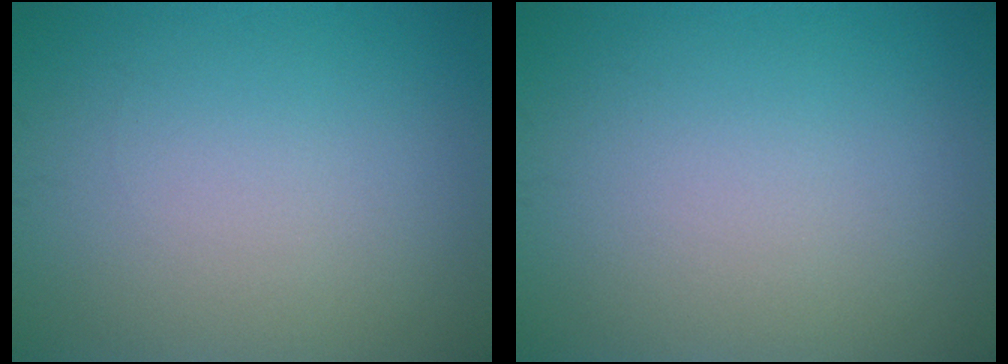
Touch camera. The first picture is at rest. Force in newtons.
{"total": 0.0}